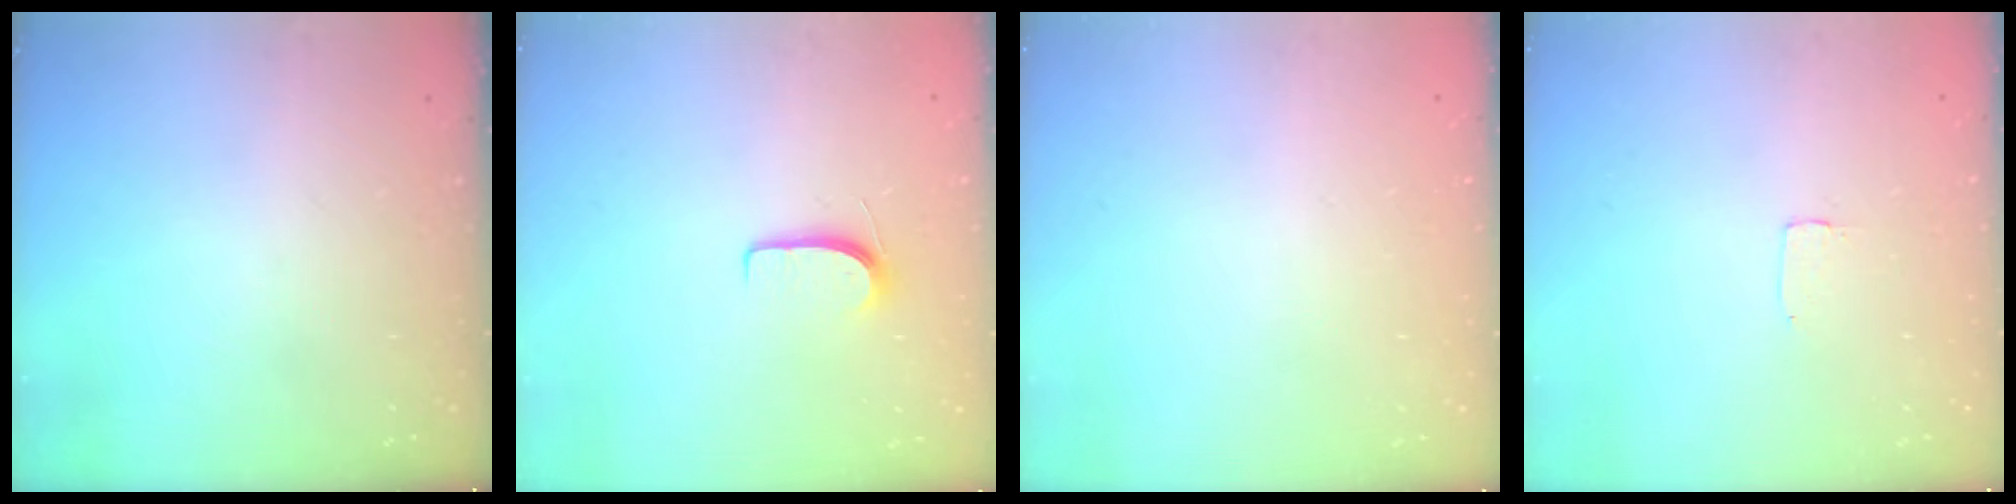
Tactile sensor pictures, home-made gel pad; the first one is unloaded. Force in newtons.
{"total": 5.8, "press": 5.8, "slide": 0.6}
{"total": 0.0}
{"total": 1.7, "press": 1.7, "slide": 0.1}